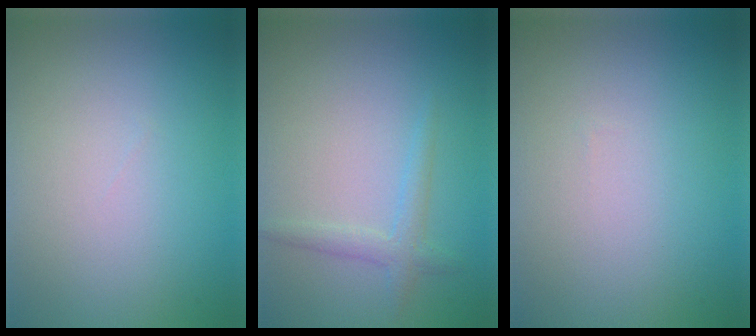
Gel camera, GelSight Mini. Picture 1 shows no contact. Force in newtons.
{"total": 1.8, "press": 1.8, "slide": 0.0}
{"total": 0.0}